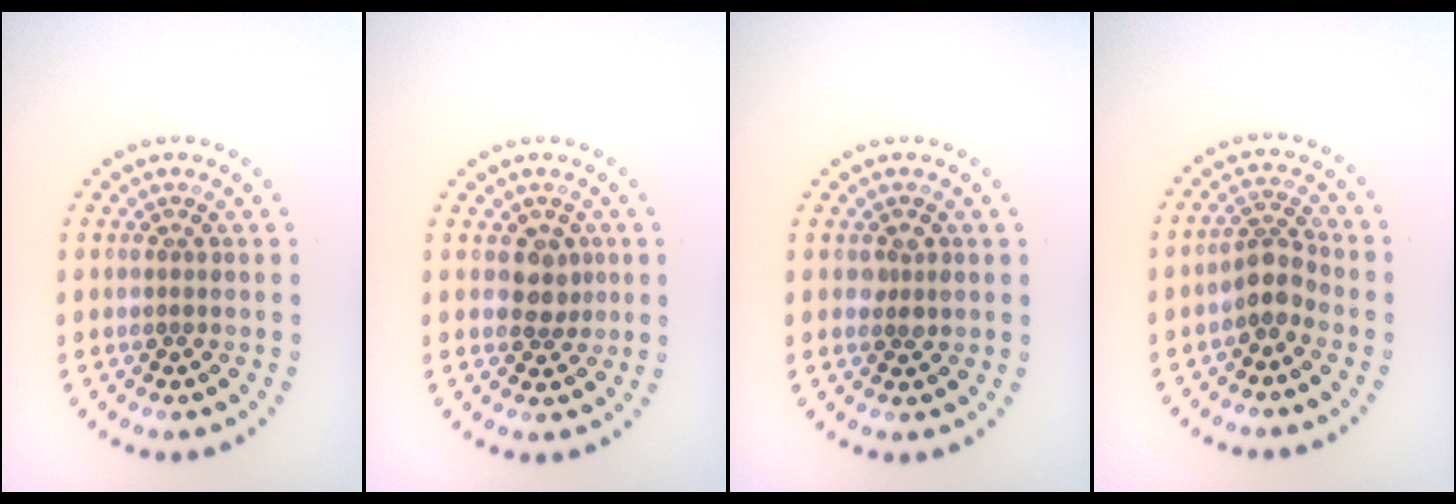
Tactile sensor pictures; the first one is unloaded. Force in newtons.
{"total": 2.2, "press": 1.9, "slide": 1.0}
{"total": 1.0, "press": 0.9, "slide": 0.3}
{"total": 2.5, "press": 2.0, "slide": 1.6}